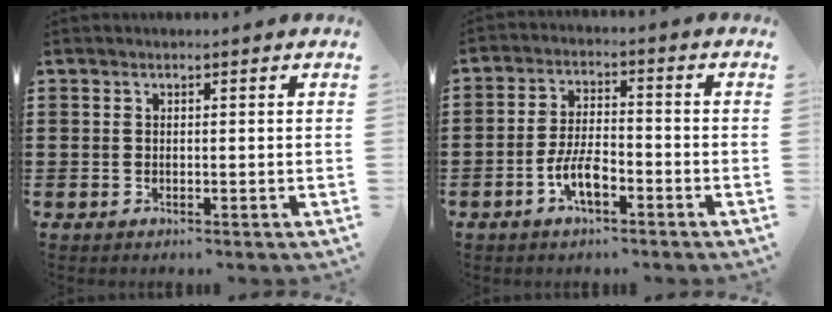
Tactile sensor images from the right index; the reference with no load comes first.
{"total": 5.7, "force": [-2.8, 2.4, 4.4], "torque": [-0.108, 0.000, -0.059]}